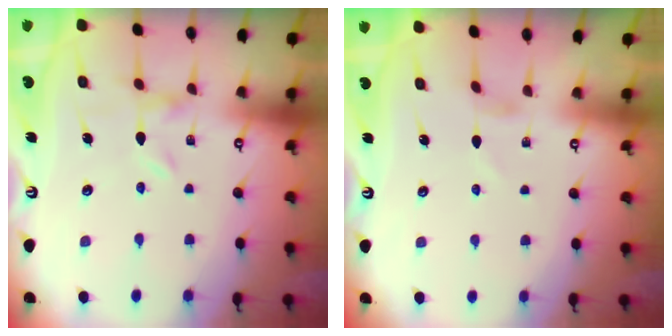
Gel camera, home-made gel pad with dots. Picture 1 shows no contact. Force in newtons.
{"total": 0.0}